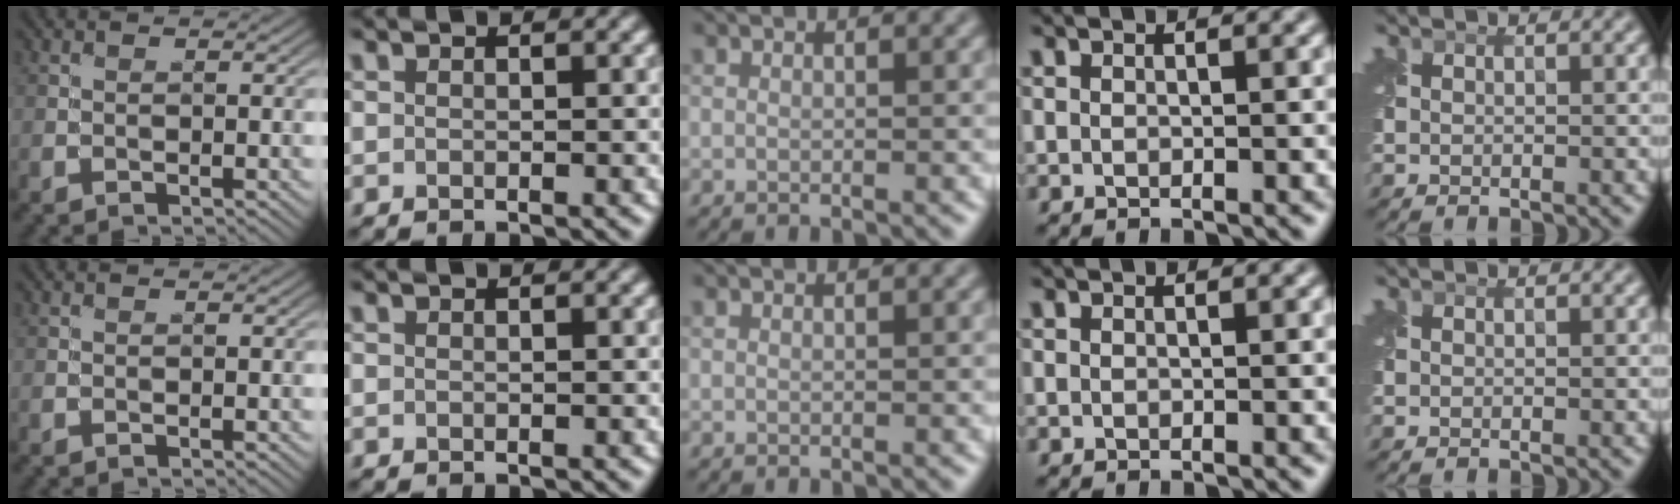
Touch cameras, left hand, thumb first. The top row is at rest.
{}